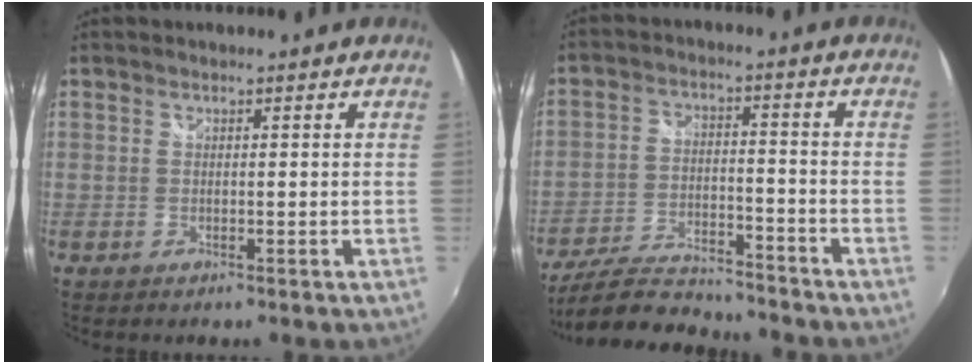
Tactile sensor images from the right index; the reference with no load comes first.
{"total": 15.0, "force": [-13.4, 3.7, 5.8], "torque": [-0.135, -0.013, -0.218]}